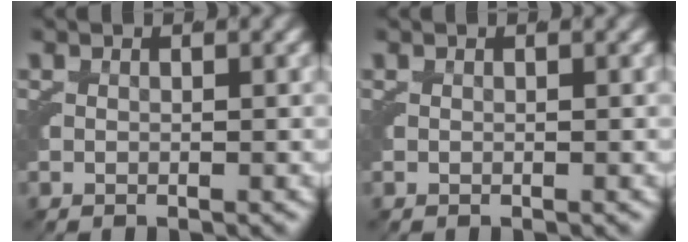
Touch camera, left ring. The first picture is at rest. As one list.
[{"total": 0.0}]